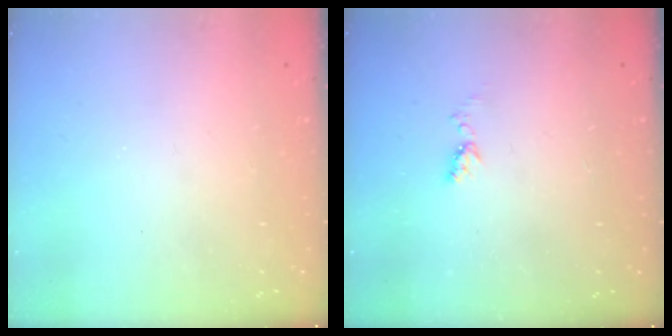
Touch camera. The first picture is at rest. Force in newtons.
{"total": 4.9, "press": 4.8, "slide": 0.8}